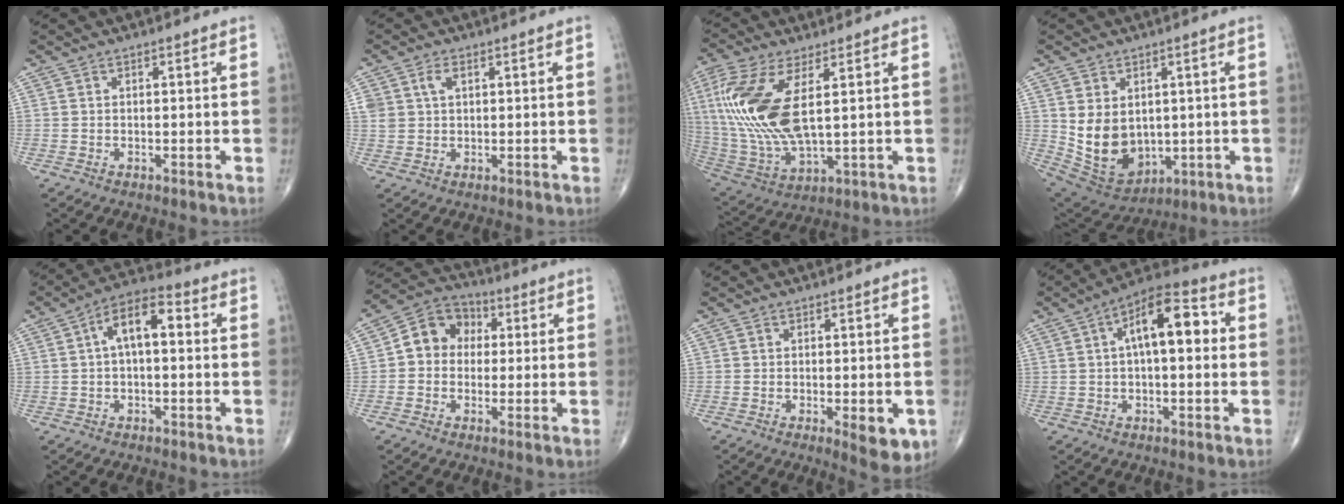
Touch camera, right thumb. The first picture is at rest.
{"total": 3.3, "force": [1.3, 2.1, 2.2], "torque": [-0.042, 0.002, 0.030]}
{"total": 18.9, "force": [4.1, 7.8, 16.8], "torque": [-0.385, -0.019, 0.086]}
{"total": 12.1, "force": [0.8, 8.9, 8.2], "torque": [-0.122, -0.014, 0.048]}
{"total": 9.1, "force": [1.3, 4.3, 7.9], "torque": [-0.128, 0.032, 0.011]}
{"total": 9.0, "force": [0.7, 7.7, 4.6], "torque": [-0.050, 0.027, -0.004]}
{"total": 6.3, "force": [-1.9, 2.3, 5.5], "torque": [-0.056, -0.010, -0.021]}
{"total": 12.7, "force": [2.2, 5.5, 11.2], "torque": [-0.166, 0.031, 0.025]}